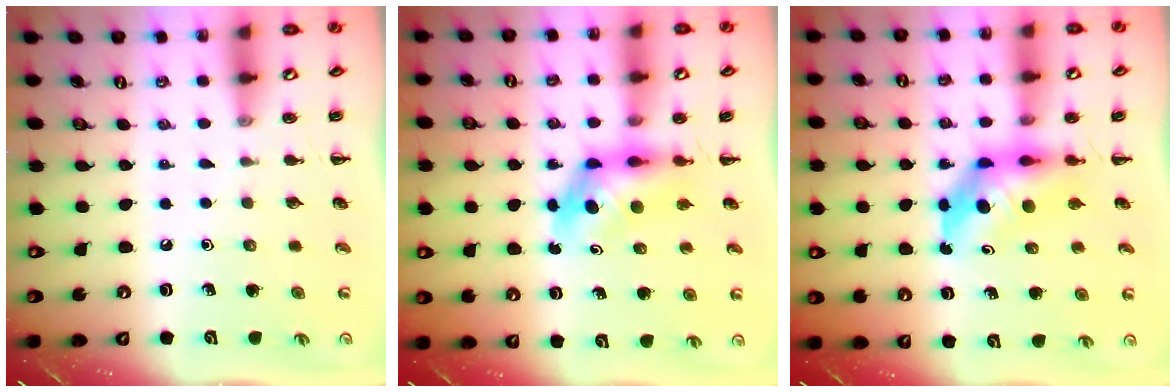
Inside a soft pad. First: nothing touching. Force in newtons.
{"total": 5.2, "press": 5.1, "slide": 0.9}
{"total": 6.0, "press": 5.8, "slide": 1.5}